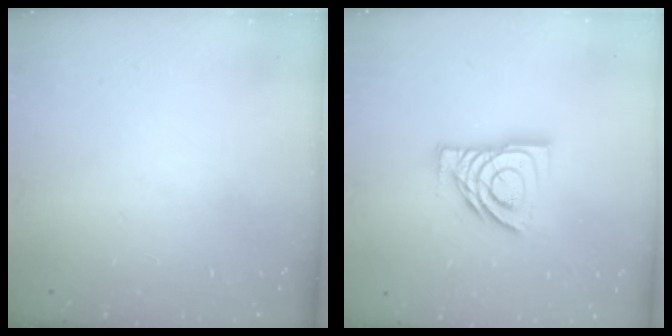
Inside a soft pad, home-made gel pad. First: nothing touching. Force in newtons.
{"total": 13.3, "press": 13.3, "slide": 1.2}